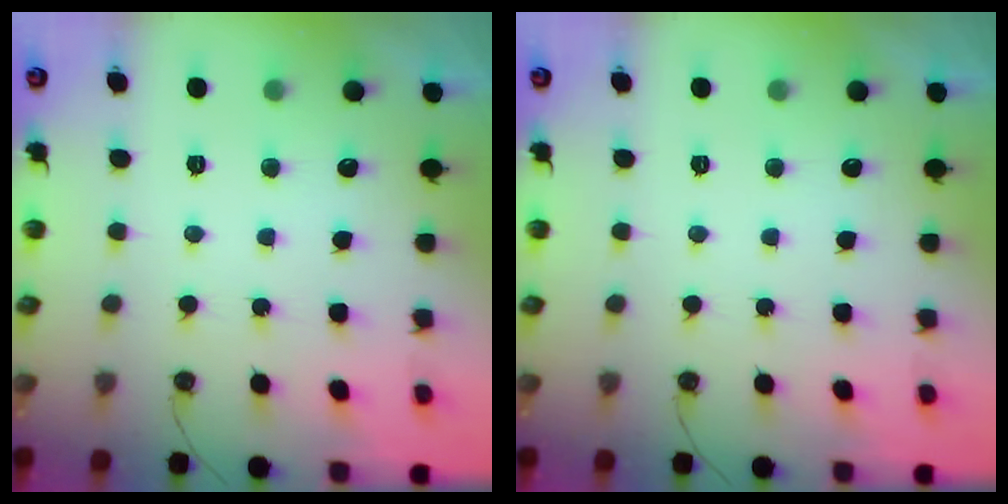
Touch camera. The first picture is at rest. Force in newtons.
{"total": 0.0}